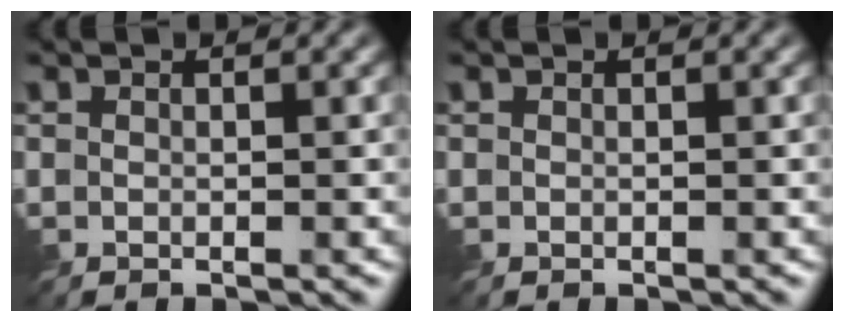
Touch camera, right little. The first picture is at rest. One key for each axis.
{"total": 0.0}